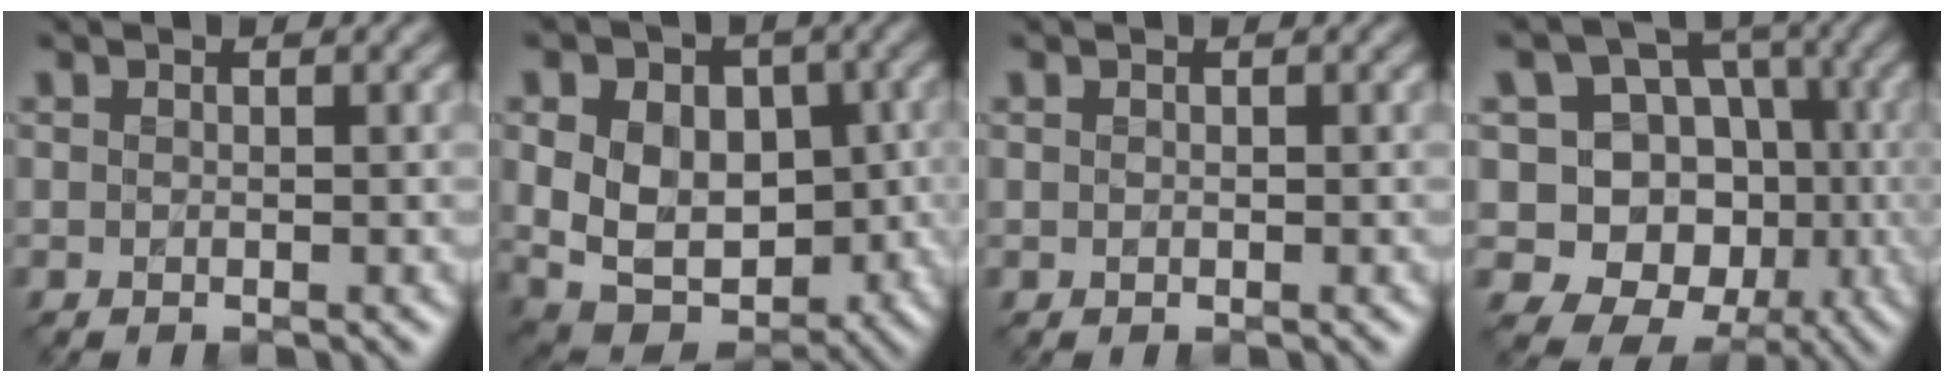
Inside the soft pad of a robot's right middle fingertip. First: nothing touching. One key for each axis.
{"total": 9.1, "fx": 0.8, "fy": 6.6, "fz": 6.2, "tx": -0.099, "ty": -0.006, "tz": 0.017}
{"total": 0.0}
{"total": 11.8, "fx": 0.1, "fy": 10.5, "fz": 5.4, "tx": -0.079, "ty": 0.020, "tz": -0.015}